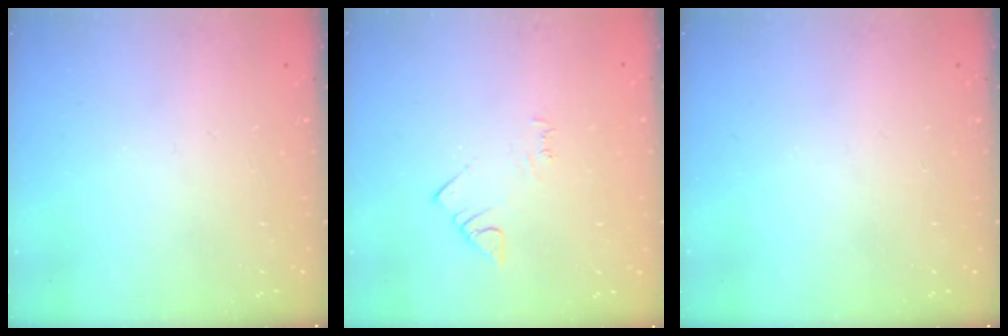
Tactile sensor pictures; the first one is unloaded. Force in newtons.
{"total": 2.9, "press": 2.9, "slide": 0.5}
{"total": 0.0}